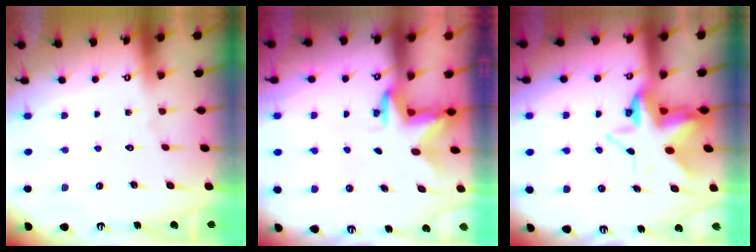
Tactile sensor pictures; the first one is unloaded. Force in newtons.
{"total": 2.9, "press": 2.9, "slide": 0.1}
{"total": 7.9, "press": 7.7, "slide": 1.6}